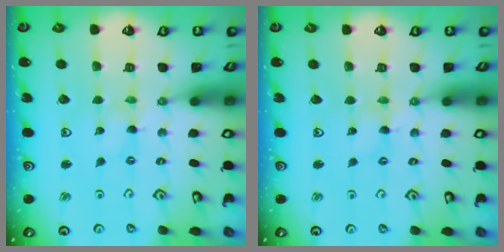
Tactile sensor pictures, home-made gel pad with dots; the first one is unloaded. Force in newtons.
{"total": 1.1, "press": 1.1, "slide": 0.2}